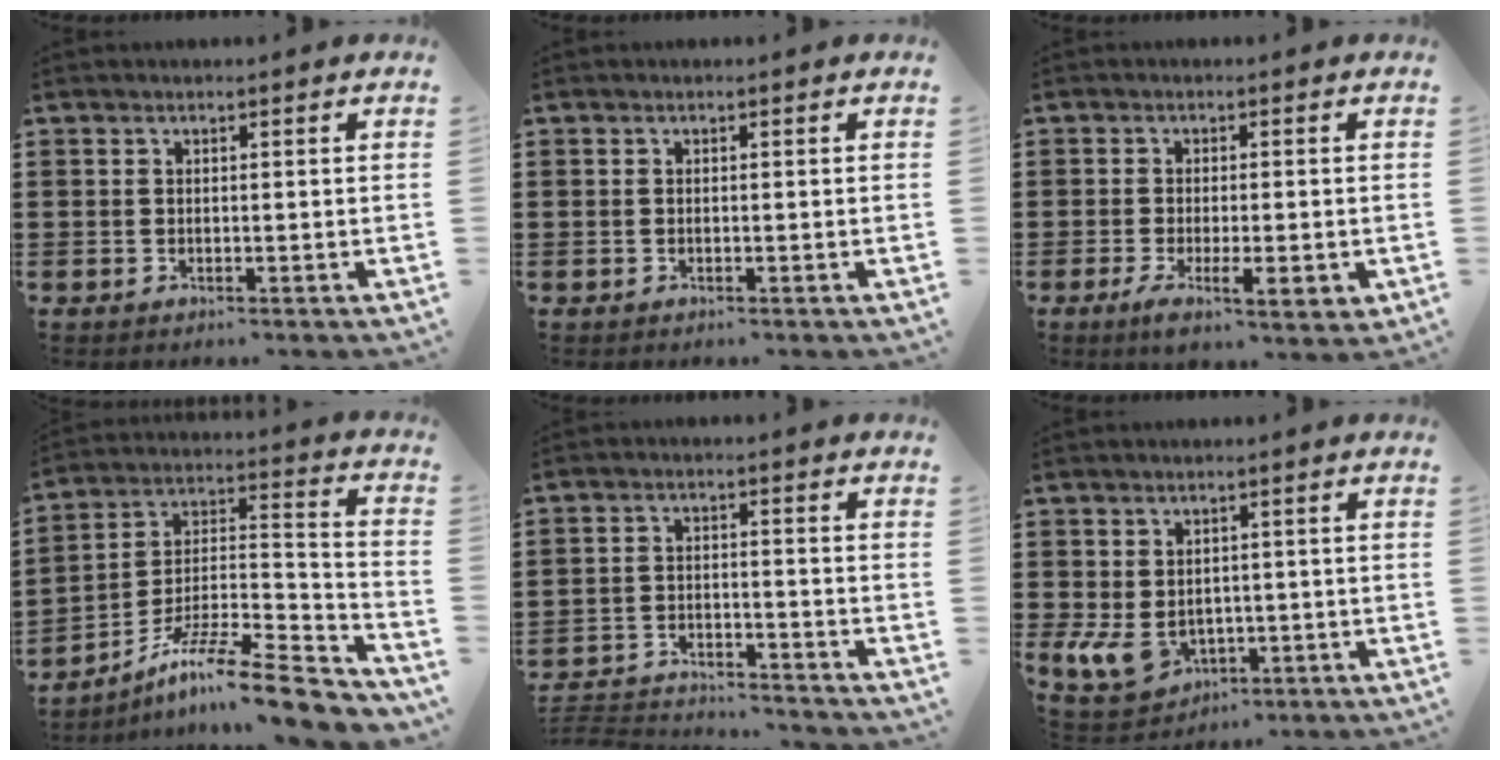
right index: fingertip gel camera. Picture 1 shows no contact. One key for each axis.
{"total": 0.0}
{"total": 5.2, "fx": -1.8, "fy": 1.6, "fz": 4.6, "tx": -0.093, "ty": -0.013, "tz": -0.033}
{"total": 11.7, "fx": -9.1, "fy": 1.2, "fz": 7.2, "tx": -0.112, "ty": 0.014, "tz": -0.171}
{"total": 3.6, "fx": -3.6, "fy": 0.2, "fz": 0.3, "tx": -0.018, "ty": 0.000, "tz": -0.079}
{"total": 5.4, "fx": -0.9, "fy": 4.2, "fz": 3.3, "tx": -0.101, "ty": -0.001, "tz": -0.020}